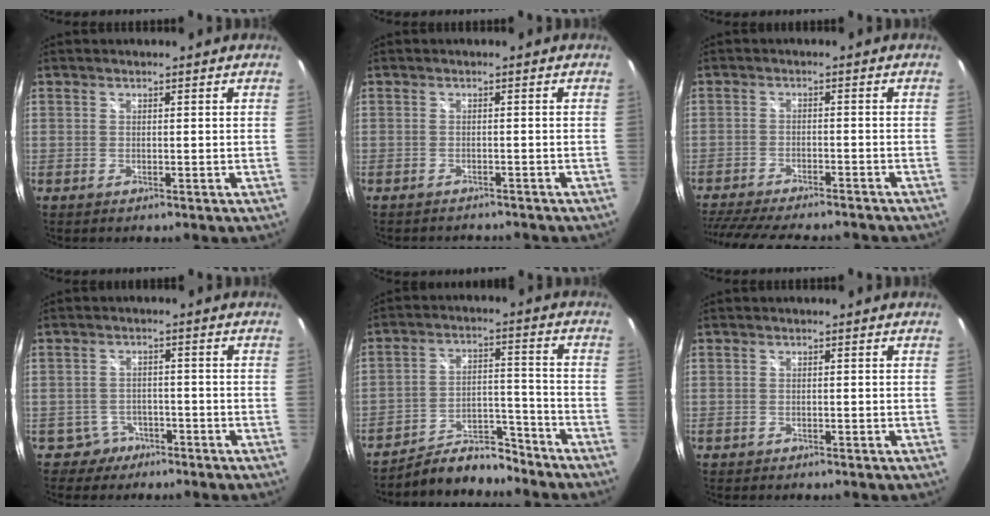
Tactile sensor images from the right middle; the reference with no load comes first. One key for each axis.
{"total": 4.0, "fx": -3.6, "fy": 1.2, "fz": 1.1, "tx": -0.024, "ty": -0.015, "tz": -0.051}
{"total": 16.5, "fx": -14.3, "fy": 3.5, "fz": 7.4, "tx": -0.159, "ty": -0.028, "tz": -0.215}
{"total": 3.8, "fx": -2.7, "fy": 2.6, "fz": -0.4, "tx": -0.001, "ty": 0.012, "tz": -0.044}
{"total": 11.0, "fx": -10.4, "fy": 3.0, "fz": 2.4, "tx": -0.049, "ty": 0.023, "tz": -0.161}
{"total": 0.8, "fx": -0.7, "fy": 0.3, "fz": 0.1, "tx": -0.006, "ty": -0.001, "tz": -0.011}